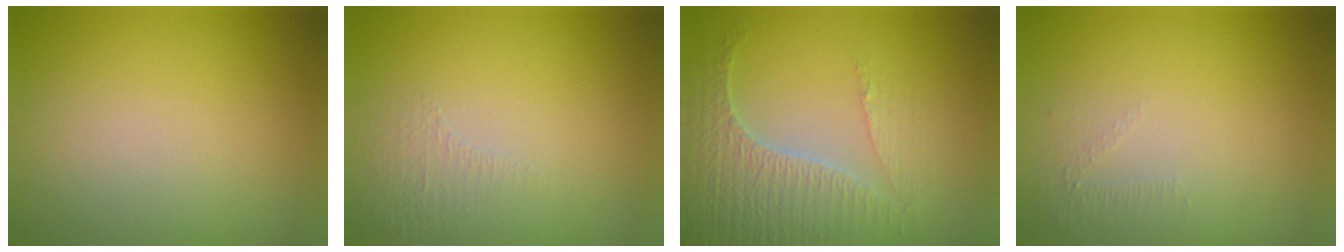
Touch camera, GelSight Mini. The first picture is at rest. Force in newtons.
{"total": 0.8, "press": 0.4, "slide": 0.7}
{"total": 4.2, "press": 4.0, "slide": 1.3}
{"total": 0.5, "press": 0.2, "slide": 0.5}